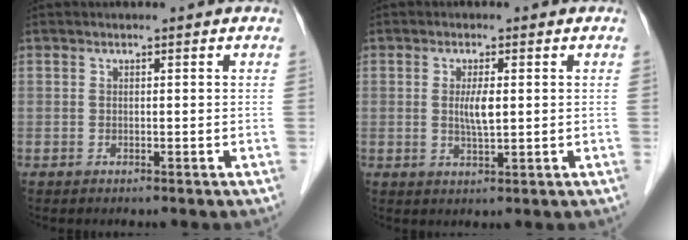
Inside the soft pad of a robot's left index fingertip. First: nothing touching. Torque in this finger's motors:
{"motor_torque": [0.29, 0.20, 0.15, 0.03]}